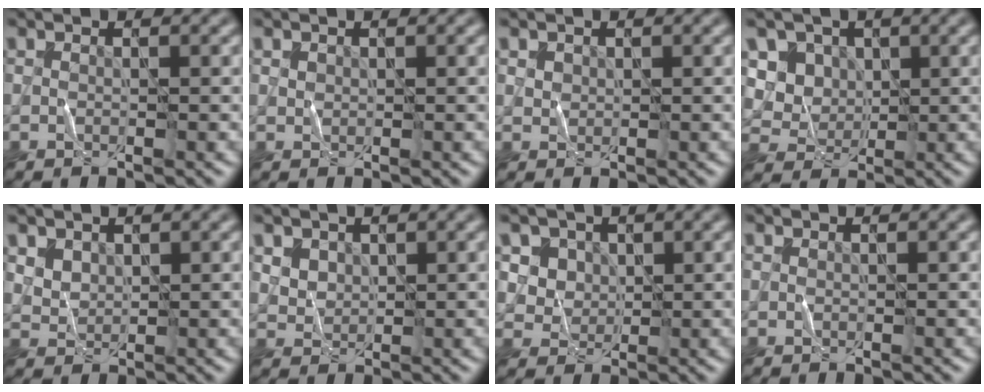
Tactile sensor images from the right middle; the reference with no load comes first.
{"total": 0.6, "force": [0.3, 0.5, 0.1], "torque": [-0.002, -0.001, 0.008]}
{"total": 0.9, "force": [0.4, 0.8, 0.2], "torque": [-0.003, -0.002, 0.011]}
{"total": 6.7, "force": [2.7, 5.5, 2.7], "torque": [-0.060, 0.006, 0.045]}
{"total": 2.7, "force": [1.6, 1.9, 1.1], "torque": [-0.031, -0.005, 0.047]}
{"total": 3.4, "force": [1.9, 2.4, 1.4], "torque": [-0.048, 0.001, 0.050]}
{"total": 5.4, "force": [2.6, 4.3, 2.0], "torque": [-0.044, -0.004, 0.046]}
{"total": 0.0}